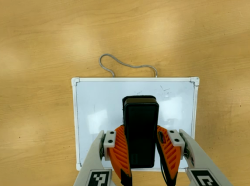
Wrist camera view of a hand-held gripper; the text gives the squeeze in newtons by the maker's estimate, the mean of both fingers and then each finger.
{"total": 7.7, "left": 6.5, "right": 9.0}